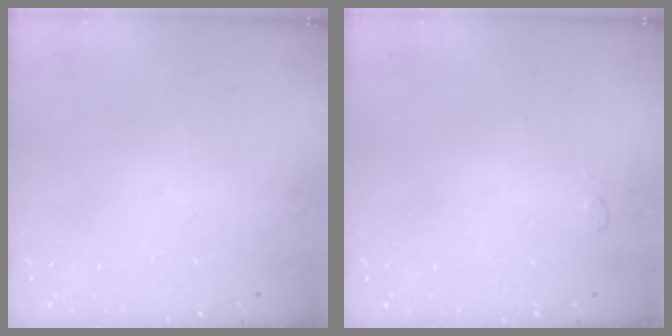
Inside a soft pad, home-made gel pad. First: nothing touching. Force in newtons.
{"total": 3.9, "press": 3.2, "slide": 2.2}